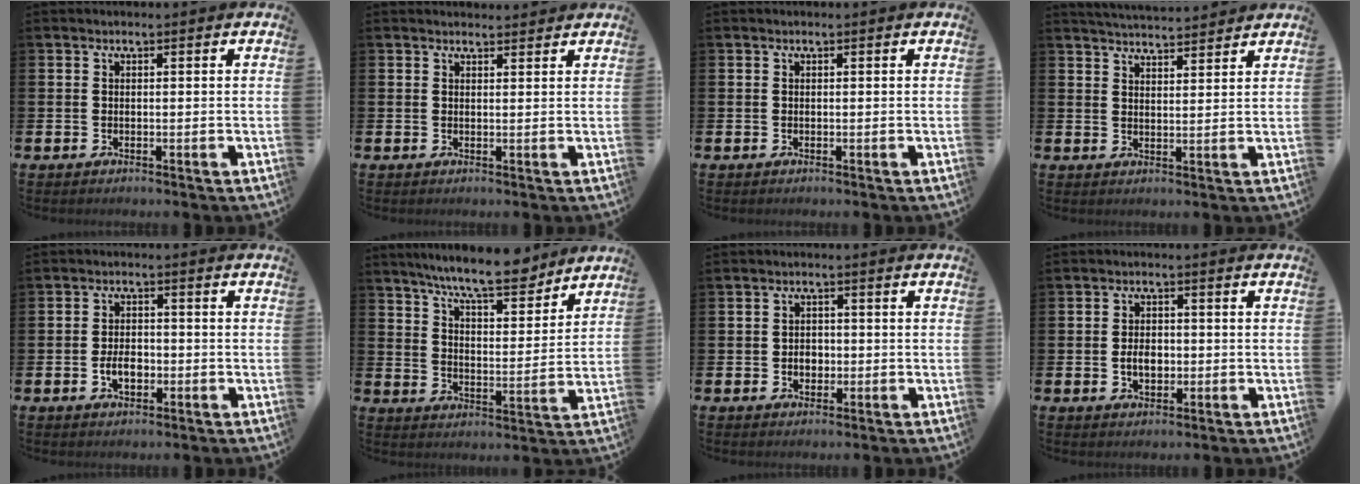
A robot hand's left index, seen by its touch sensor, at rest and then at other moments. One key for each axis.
{"total": 1.6, "fx": 1.5, "fy": 0.3, "fz": 0.0, "tx": 0.006, "ty": -0.006, "tz": 0.026}
{"total": 0.0}
{"total": 4.2, "fx": 4.2, "fy": 0.1, "fz": 0.1, "tx": -0.011, "ty": -0.025, "tz": 0.075}
{"total": 3.4, "fx": -1.0, "fy": 2.0, "fz": 2.5, "tx": -0.035, "ty": -0.001, "tz": -0.021}
{"total": 9.2, "fx": 8.5, "fy": 1.2, "fz": 3.3, "tx": -0.079, "ty": -0.046, "tz": 0.151}
{"total": 2.3, "fx": -0.4, "fy": 1.8, "fz": 1.3, "tx": -0.007, "ty": -0.003, "tz": -0.015}
{"total": 3.2, "fx": -0.5, "fy": 2.1, "fz": 2.3, "tx": -0.025, "ty": -0.003, "tz": -0.015}